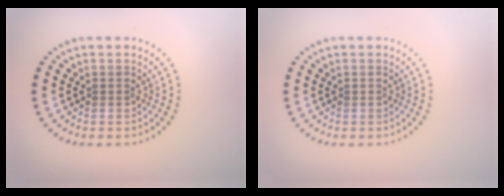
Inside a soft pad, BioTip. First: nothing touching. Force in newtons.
{"total": 0.0}